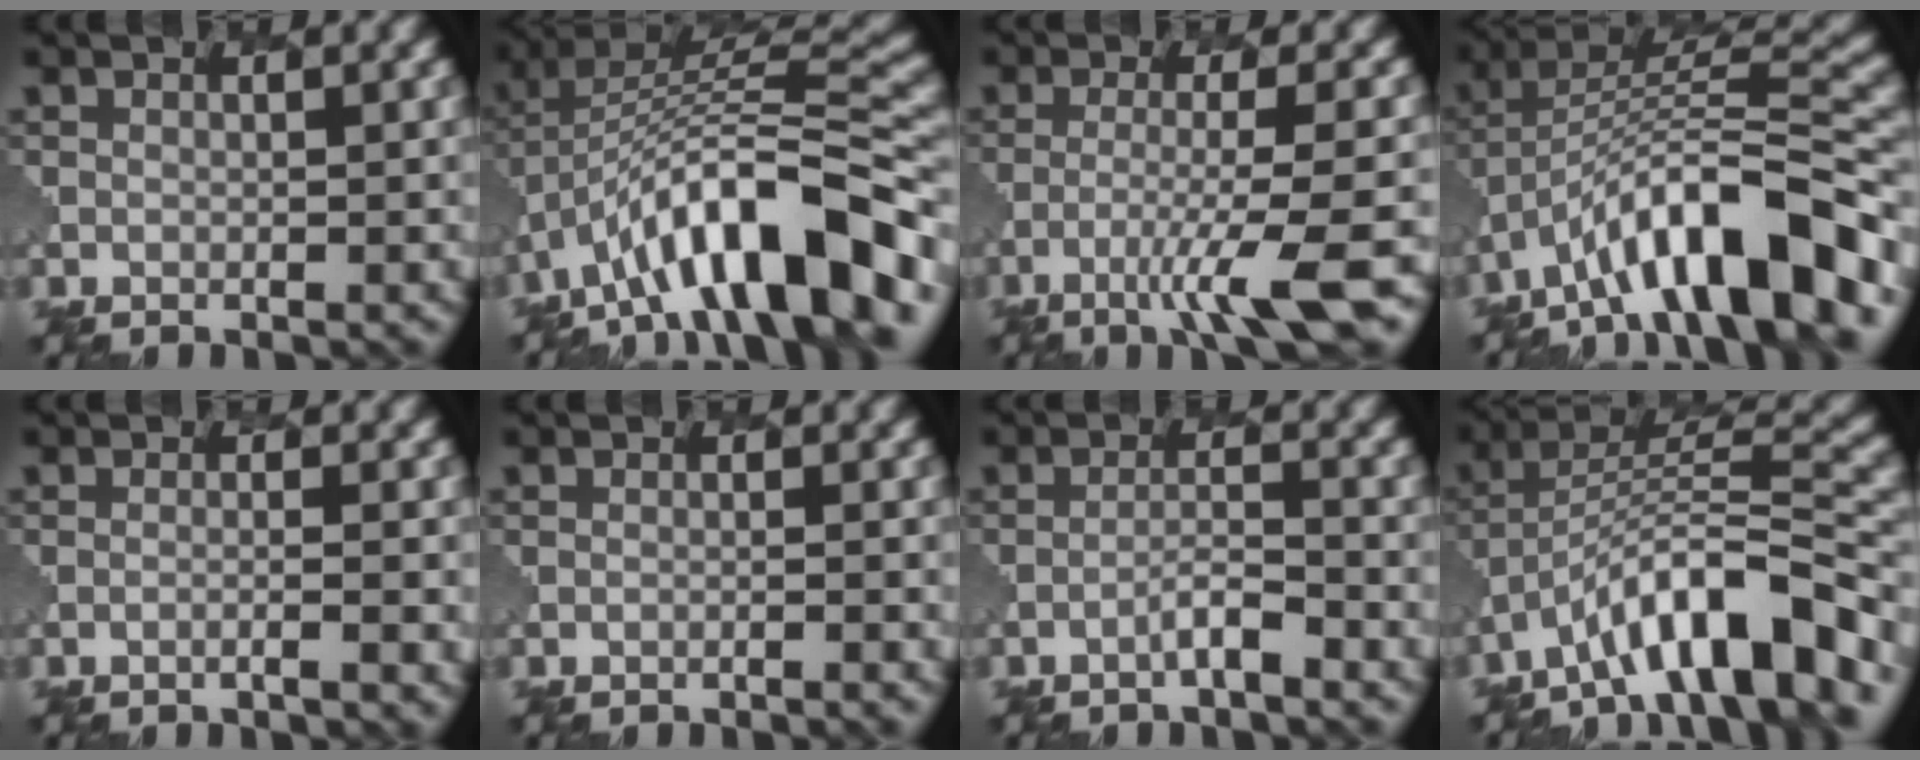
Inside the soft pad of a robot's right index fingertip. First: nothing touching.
{"total": 12.8, "force": [-6.8, 4.3, 9.9], "torque": [-0.152, 0.027, -0.111]}
{"total": 7.0, "force": [-3.8, 0.7, 5.9], "torque": [-0.091, -0.001, -0.067]}
{"total": 12.1, "force": [-7.4, 3.4, 8.9], "torque": [-0.125, 0.027, -0.126]}
{"total": 2.0, "force": [-0.7, 0.4, 1.8], "torque": [-0.021, 0.004, -0.020]}
{"total": 0.9, "force": [-0.4, 0.3, 0.8], "torque": [-0.003, 0.001, -0.016]}
{"total": 1.9, "force": [-1.3, 0.1, 1.3], "torque": [-0.024, 0.009, -0.027]}
{"total": 10.4, "force": [-6.7, 3.1, 7.4], "torque": [-0.101, 0.019, -0.122]}